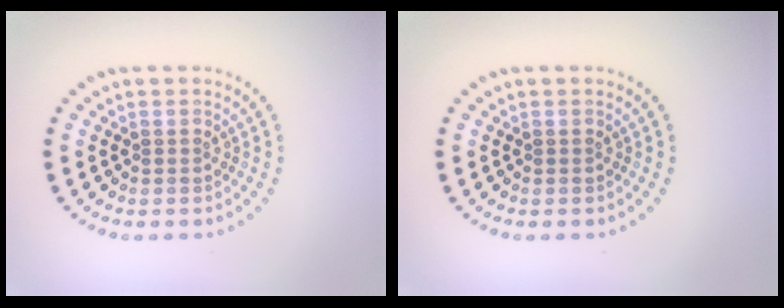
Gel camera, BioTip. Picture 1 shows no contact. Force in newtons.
{"total": 0.0}